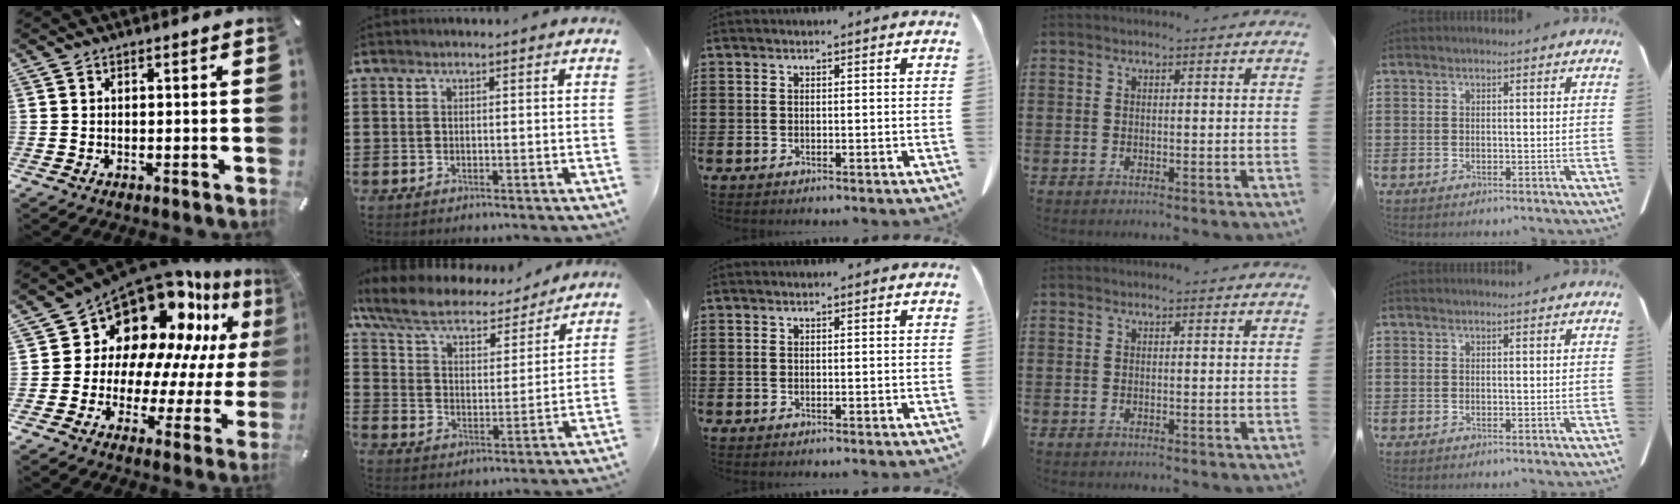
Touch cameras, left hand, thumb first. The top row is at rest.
{"thumb": {"total": 17.2, "force": [12.5, 10.4, 5.6], "torque": [-0.082, -0.130, 0.225]}, "index": {"total": 7.7, "force": [6.7, 1.7, 3.4], "torque": [-0.094, -0.036, 0.114]}}